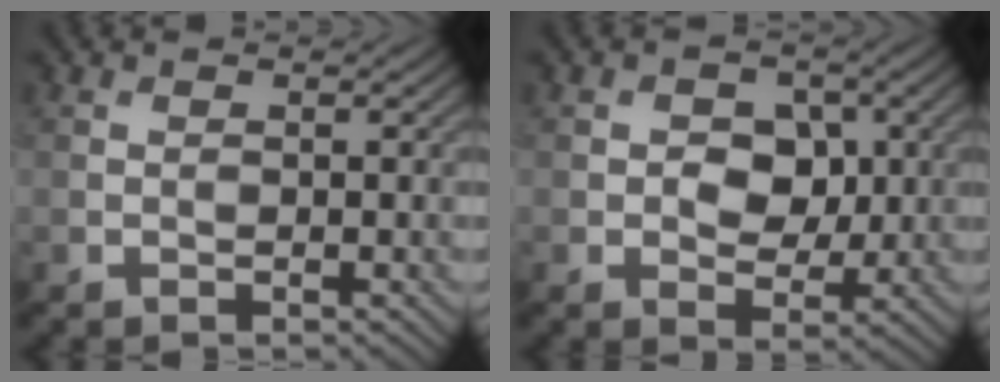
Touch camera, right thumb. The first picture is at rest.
{"total": 4.6, "force": [0.3, 3.5, 3.0], "torque": [-0.042, -0.003, -0.009]}